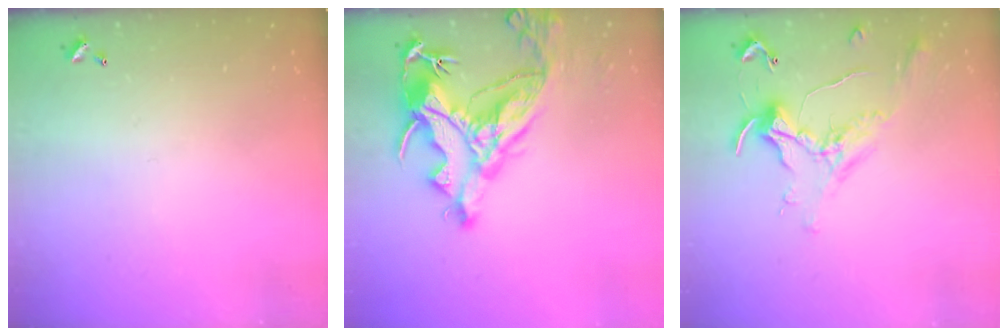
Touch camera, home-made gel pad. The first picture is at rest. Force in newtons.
{"total": 16.7, "press": 16.6, "slide": 2.3}
{"total": 1.1, "press": 1.0, "slide": 0.4}